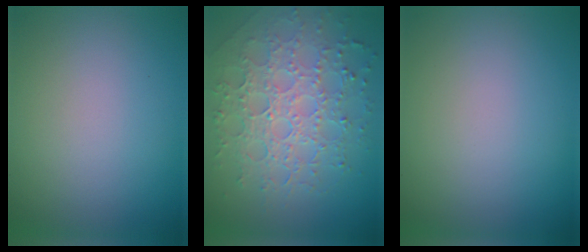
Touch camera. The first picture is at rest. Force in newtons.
{"total": 7.3, "press": 5.2, "slide": 5.1}
{"total": 0.0}